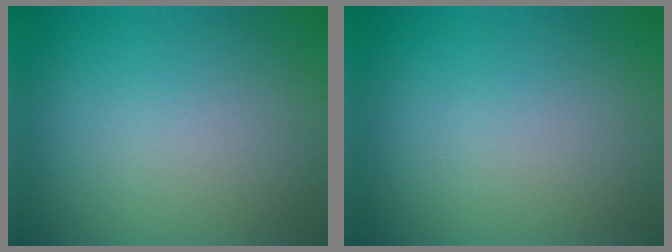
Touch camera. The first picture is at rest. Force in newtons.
{"total": 0.0}